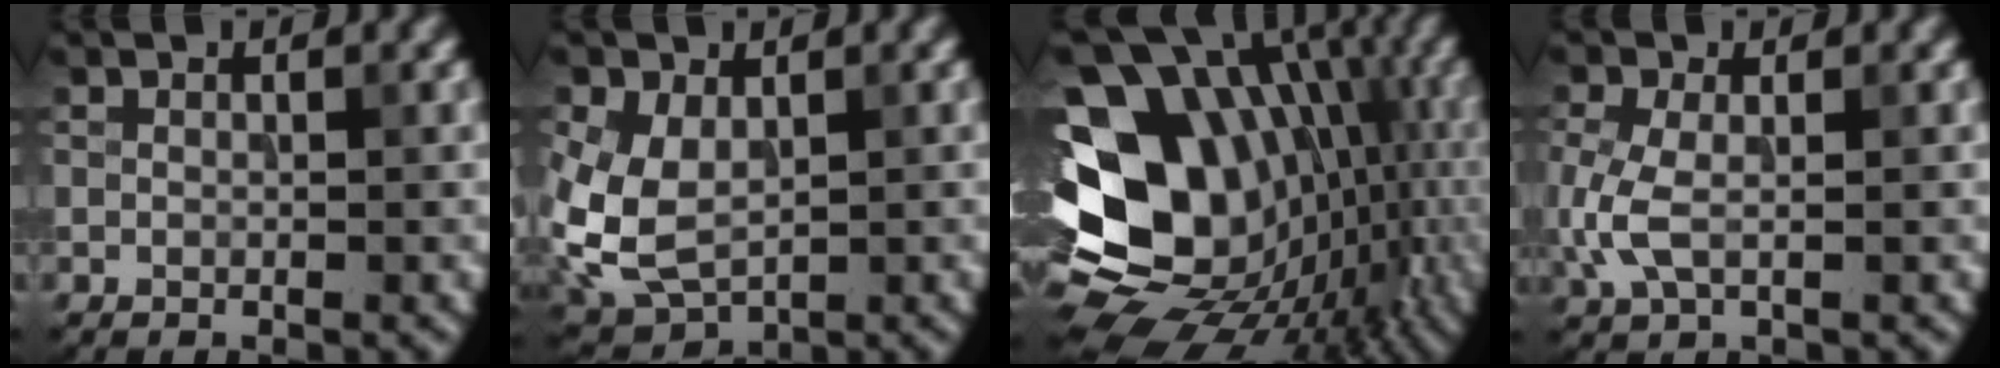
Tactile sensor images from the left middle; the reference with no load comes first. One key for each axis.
{"total": 6.0, "fx": 0.4, "fy": 4.2, "fz": 4.3, "tx": -0.108, "ty": -0.006, "tz": 0.010}
{"total": 17.9, "fx": -2.0, "fy": 13.6, "fz": 11.6, "tx": -0.168, "ty": 0.032, "tz": -0.019}
{"total": 3.3, "fx": -0.3, "fy": 1.8, "fz": 2.7, "tx": -0.073, "ty": 0.000, "tz": -0.005}